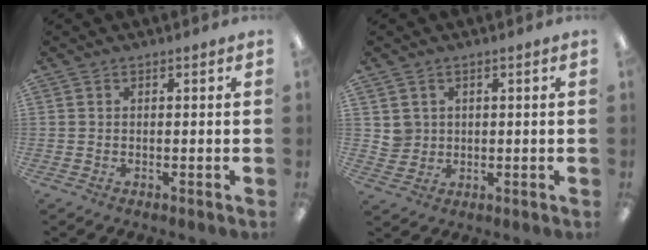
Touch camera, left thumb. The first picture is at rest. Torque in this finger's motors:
{"motor_torque": [-0.03, -0.01, 0.00, -0.01, 0.00]}